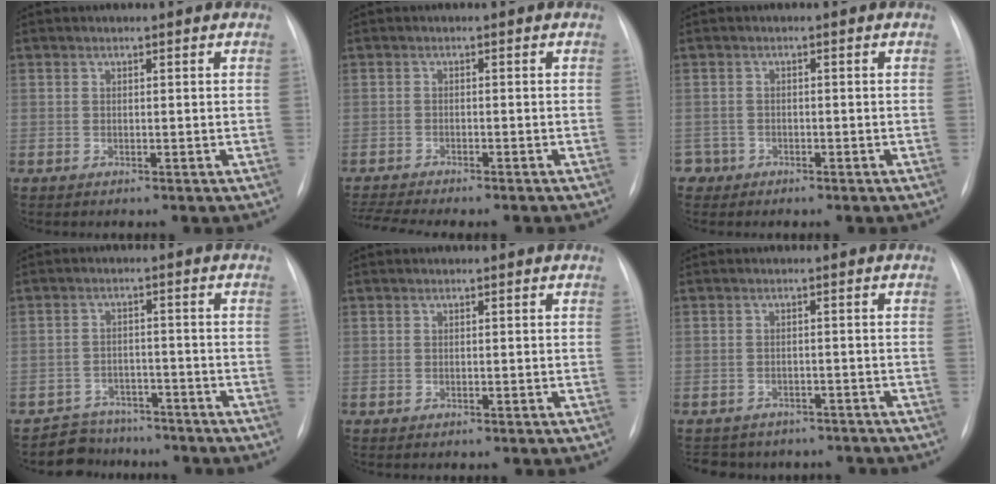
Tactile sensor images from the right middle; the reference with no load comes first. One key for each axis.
{"total": 8.0, "fx": -7.2, "fy": 0.6, "fz": 3.4, "tx": -0.051, "ty": -0.003, "tz": -0.106}
{"total": 1.9, "fx": -1.2, "fy": 1.4, "fz": -0.5, "tx": 0.009, "ty": 0.009, "tz": -0.026}
{"total": 6.0, "fx": -5.1, "fy": 3.0, "fz": -0.8, "tx": 0.019, "ty": 0.023, "tz": -0.081}
{"total": 0.0}
{"total": 9.8, "fx": -8.5, "fy": 4.7, "fz": 1.6, "tx": -0.031, "ty": 0.014, "tz": -0.096}